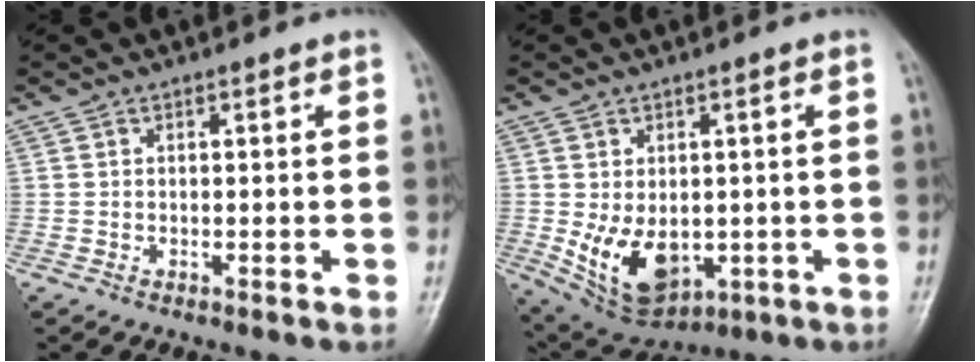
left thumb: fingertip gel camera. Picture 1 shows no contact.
{"total": 10.7, "force": [-1.4, 7.2, 7.8], "torque": [-0.112, -0.013, -0.001]}